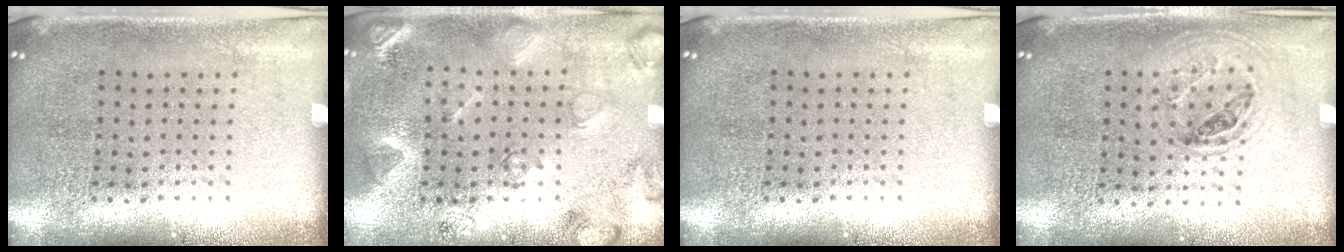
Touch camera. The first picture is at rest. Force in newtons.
{"total": 2.3, "press": 2.2, "slide": 0.4}
{"total": 0.0}
{"total": 1.0, "press": 1.0, "slide": 0.4}